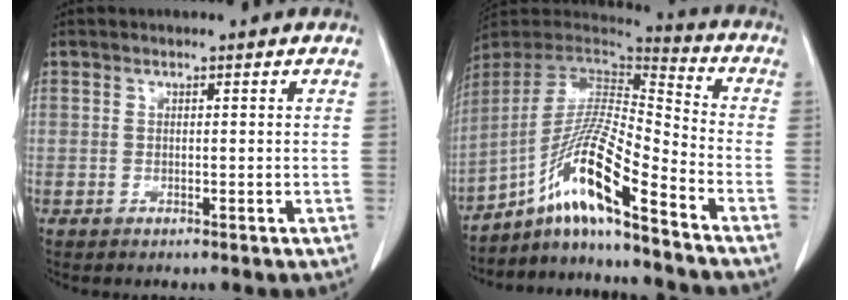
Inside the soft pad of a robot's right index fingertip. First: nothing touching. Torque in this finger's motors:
{"motor_torque": [1.47, -0.67, 0.34, 0.20]}